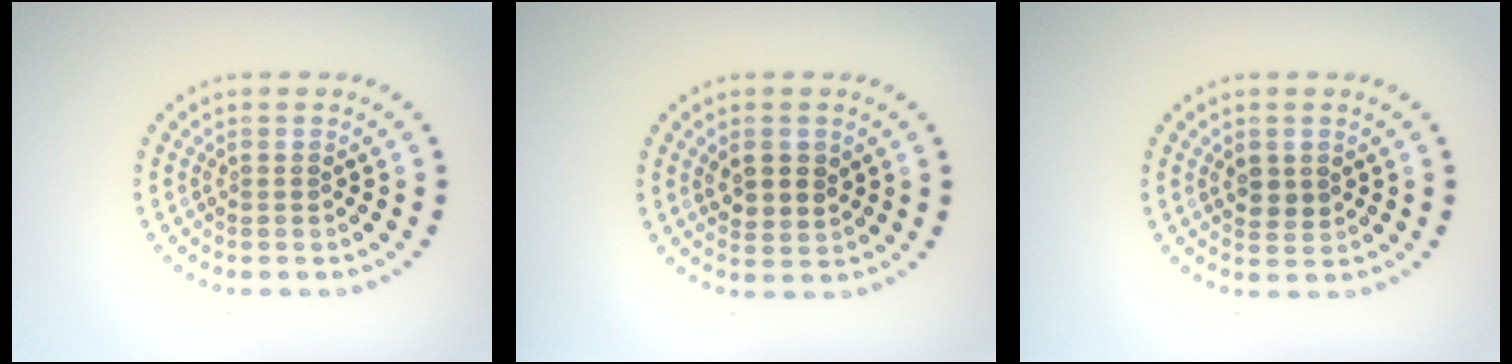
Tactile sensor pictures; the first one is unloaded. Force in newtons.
{"total": 2.7, "press": 2.6, "slide": 0.7}
{"total": 1.7, "press": 1.7, "slide": 0.5}